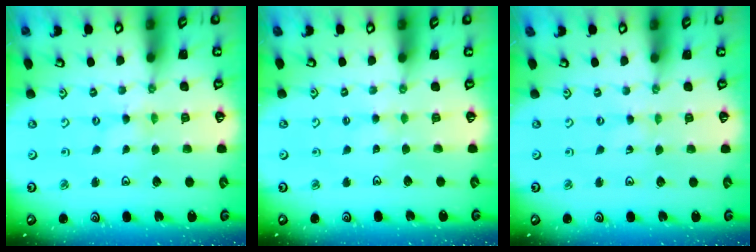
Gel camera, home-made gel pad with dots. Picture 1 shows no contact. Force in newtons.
{"total": 1.4, "press": 1.4, "slide": 0.3}
{"total": 0.0}